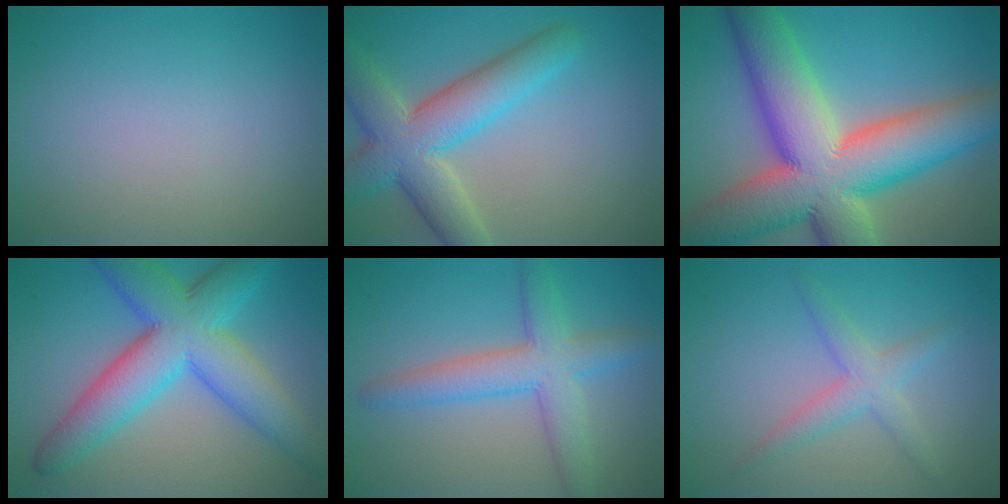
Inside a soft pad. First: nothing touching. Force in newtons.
{"total": 7.7, "press": 7.7, "slide": 0.3}
{"total": 16.2, "press": 16.1, "slide": 1.4}
{"total": 9.6, "press": 9.6, "slide": 0.2}
{"total": 5.2, "press": 5.2, "slide": 0.1}
{"total": 2.8, "press": 2.8, "slide": 0.2}